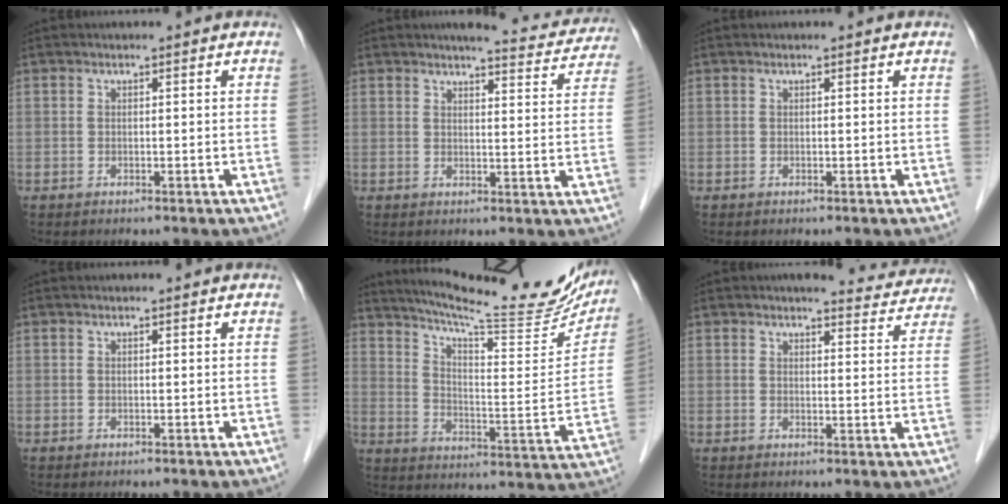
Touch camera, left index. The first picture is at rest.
{"total": 9.4, "force": [9.0, 1.6, 2.4], "torque": [-0.017, -0.017, 0.090]}
{"total": 0.0}
{"total": 0.0}
{"total": 22.4, "force": [20.2, 2.6, 9.4], "torque": [-0.145, -0.049, 0.273]}
{"total": 7.2, "force": [6.9, 1.8, 1.2], "torque": [-0.001, -0.012, 0.062]}